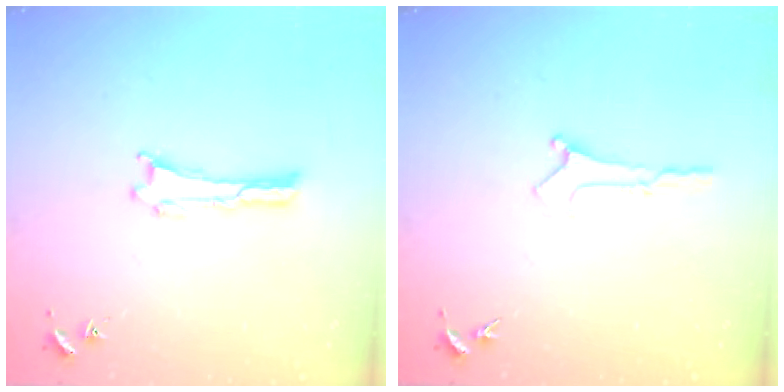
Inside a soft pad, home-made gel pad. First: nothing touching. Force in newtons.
{"total": 0.0}